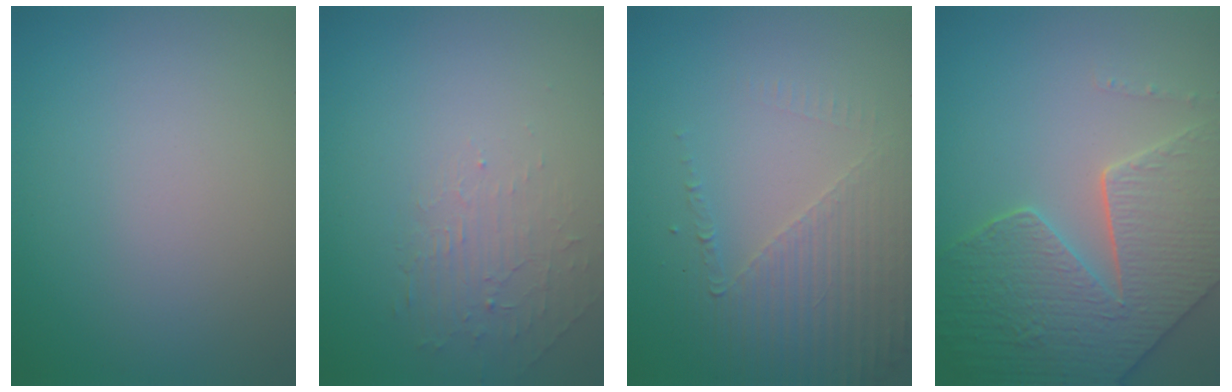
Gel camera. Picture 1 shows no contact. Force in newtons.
{"total": 1.8, "press": 0.5, "slide": 1.7}
{"total": 4.9, "press": 3.2, "slide": 3.7}
{"total": 7.6, "press": 6.2, "slide": 4.5}